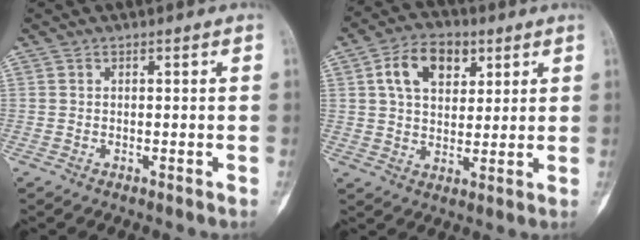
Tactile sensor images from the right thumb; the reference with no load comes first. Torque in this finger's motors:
{"motor_torque": [-0.12, 0.28, 0.36, -0.22, 0.19]}